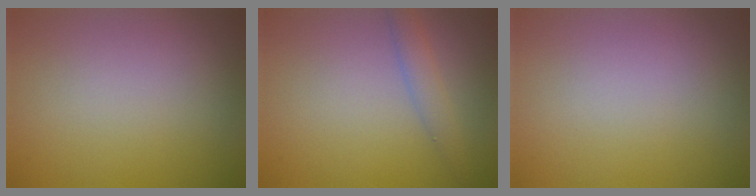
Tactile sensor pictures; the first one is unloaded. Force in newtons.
{"total": 1.9, "press": 1.9, "slide": 0.2}
{"total": 0.0}